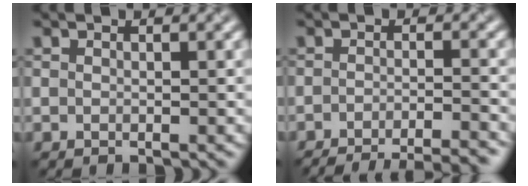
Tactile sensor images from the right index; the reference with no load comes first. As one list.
[{"total": 10.2, "force": [-8.9, 2.7, 4.2], "torque": [-0.027, -0.003, -0.099]}]